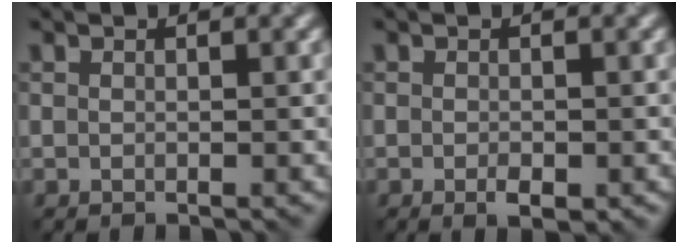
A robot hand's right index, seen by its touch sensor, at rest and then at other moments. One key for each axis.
{"total": 1.5, "fx": -0.6, "fy": 0.7, "fz": 1.2, "tx": -0.018, "ty": -0.004, "tz": -0.007}